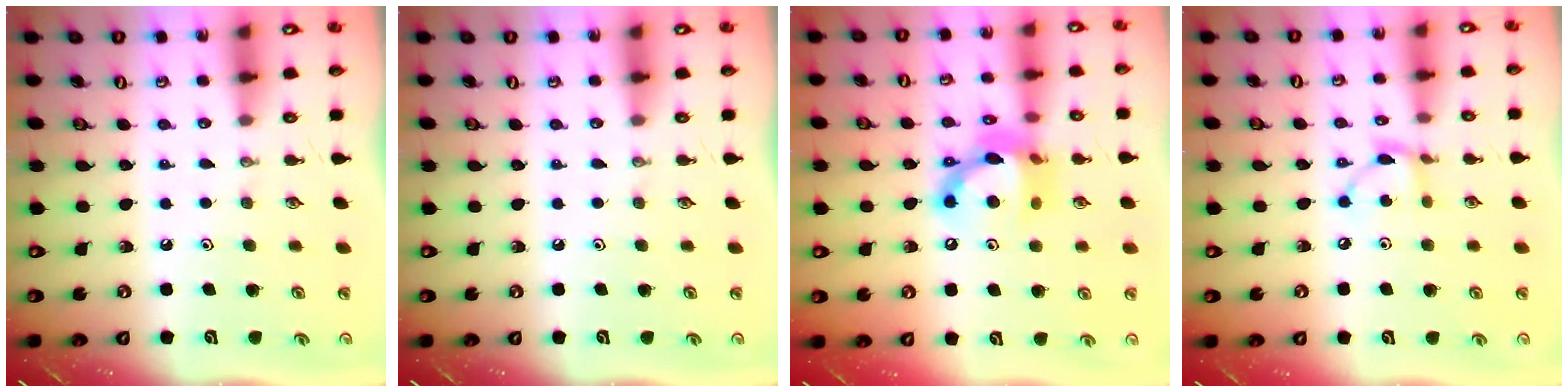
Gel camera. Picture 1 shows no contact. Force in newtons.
{"total": 0.0}
{"total": 15.0, "press": 14.9, "slide": 1.2}
{"total": 7.1, "press": 7.1, "slide": 0.1}